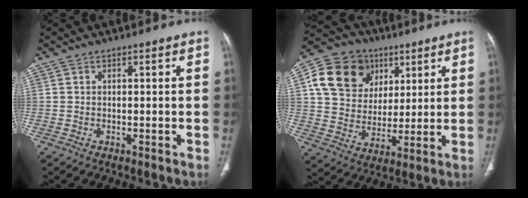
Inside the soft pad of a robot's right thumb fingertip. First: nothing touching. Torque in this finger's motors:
{"motor_torque": [-0.57, 0.60, 0.25, 0.14, 0.17]}